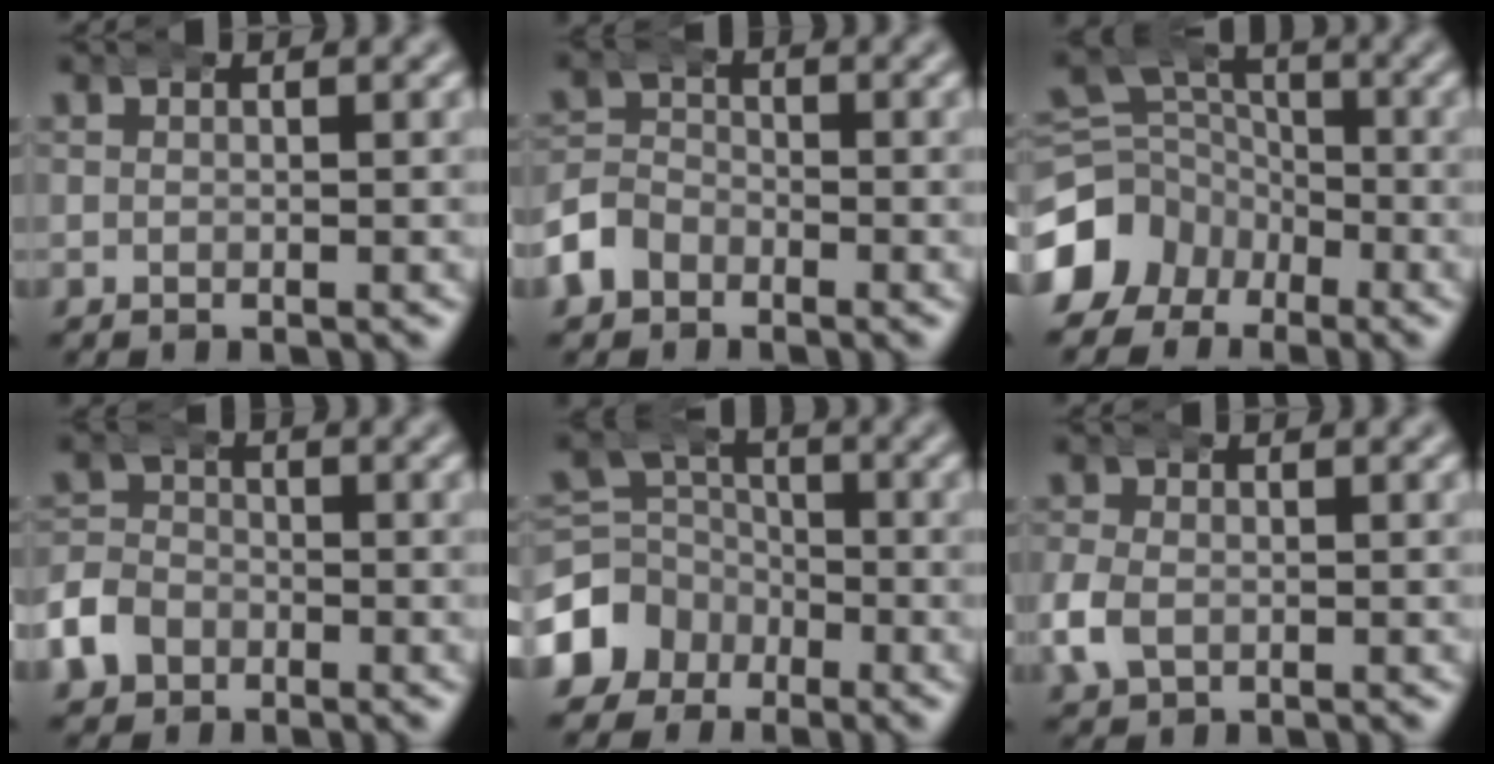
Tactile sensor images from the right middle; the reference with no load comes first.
{"total": 3.9, "force": [-2.4, 3.0, 0.8], "torque": [-0.023, -0.004, -0.046]}
{"total": 9.1, "force": [-2.8, 8.1, 3.1], "torque": [-0.065, -0.029, -0.054]}
{"total": 4.2, "force": [-2.1, 3.5, 0.8], "torque": [-0.023, -0.003, -0.043]}
{"total": 7.6, "force": [-2.8, 6.8, 2.0], "torque": [-0.045, -0.028, -0.050]}
{"total": 2.6, "force": [-0.6, 2.2, 1.3], "torque": [-0.043, 0.001, -0.013]}